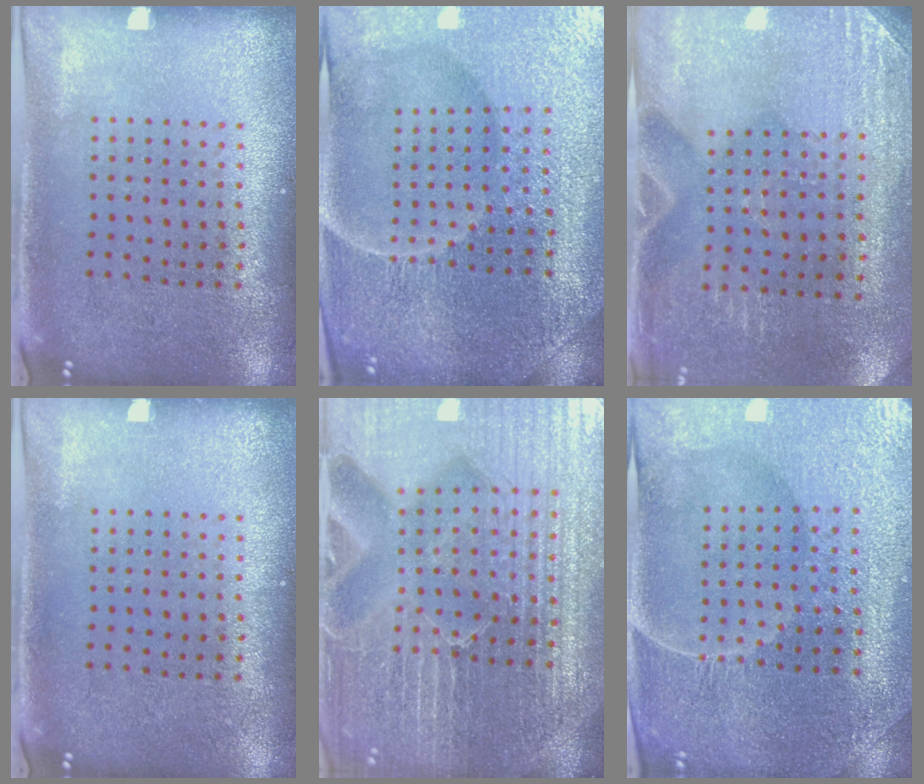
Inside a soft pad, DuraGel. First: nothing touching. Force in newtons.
{"total": 5.7, "press": 5.3, "slide": 2.2}
{"total": 2.9, "press": 2.6, "slide": 1.1}
{"total": 0.0}
{"total": 6.7, "press": 5.9, "slide": 3.2}
{"total": 4.3, "press": 4.2, "slide": 1.1}